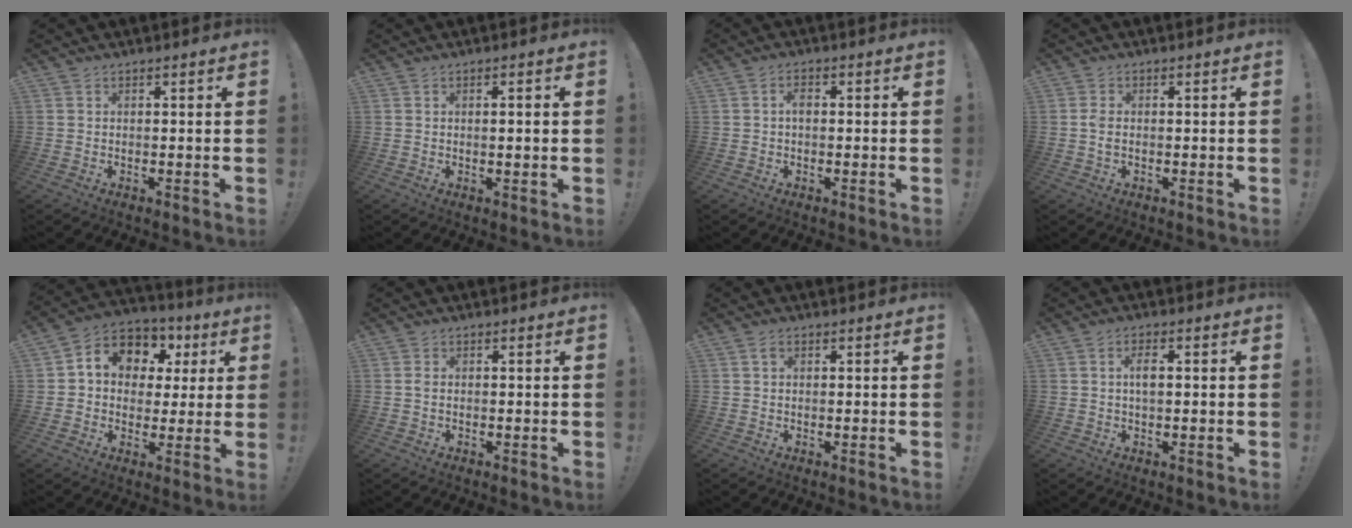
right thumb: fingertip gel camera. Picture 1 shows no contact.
{"total": 2.1, "force": [0.3, 0.0, 2.0], "torque": [-0.035, 0.000, 0.003]}
{"total": 1.9, "force": [-0.3, 1.2, 1.5], "torque": [-0.025, 0.005, -0.007]}
{"total": 2.4, "force": [-0.2, 1.3, 2.0], "torque": [-0.051, 0.008, -0.004]}
{"total": 10.2, "force": [2.9, 8.5, 4.8], "torque": [-0.075, -0.015, 0.058]}
{"total": 0.8, "force": [0.0, 0.3, 0.7], "torque": [-0.021, 0.006, 0.001]}
{"total": 1.4, "force": [0.6, 0.8, 1.1], "torque": [-0.017, 0.002, 0.008]}
{"total": 3.5, "force": [0.3, 1.4, 3.2], "torque": [-0.050, 0.004, 0.000]}